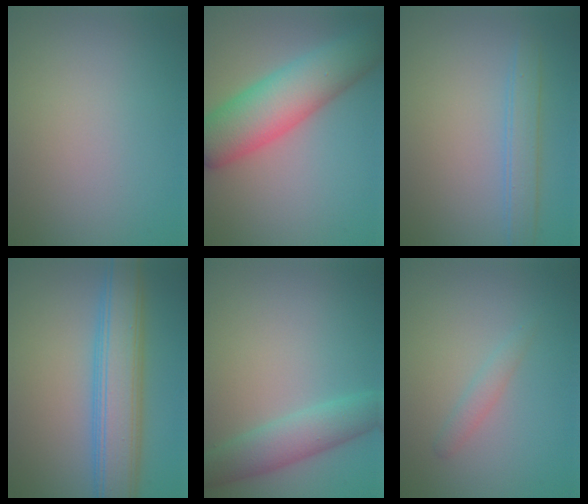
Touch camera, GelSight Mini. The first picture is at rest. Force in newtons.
{"total": 8.3, "press": 8.3, "slide": 0.0}
{"total": 2.6, "press": 2.6, "slide": 0.0}
{"total": 8.1, "press": 8.1, "slide": 0.1}
{"total": 4.0, "press": 4.0, "slide": 0.2}
{"total": 1.2, "press": 1.2, "slide": 0.0}